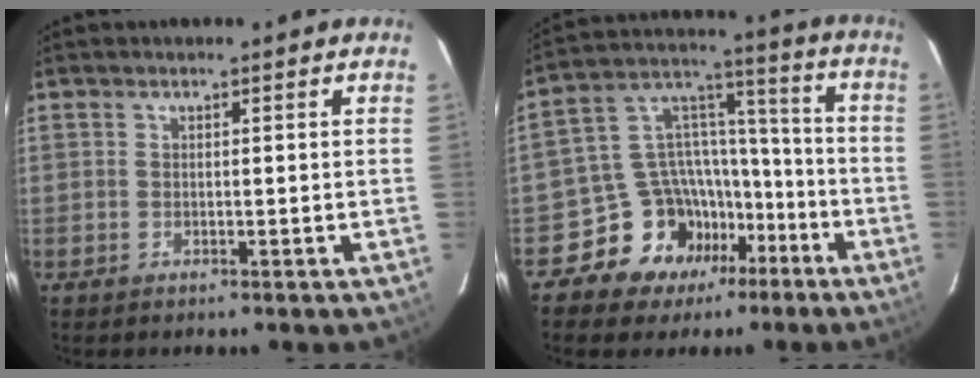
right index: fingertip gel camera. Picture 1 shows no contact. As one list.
[{"total": 14.5, "force": [-9.2, 10.5, 4.0], "torque": [-0.084, 0.063, -0.141]}]